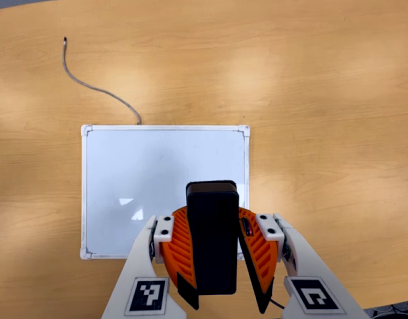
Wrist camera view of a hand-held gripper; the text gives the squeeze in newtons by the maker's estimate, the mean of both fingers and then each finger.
{"total": 10.6, "left": 10.4, "right": 10.7}